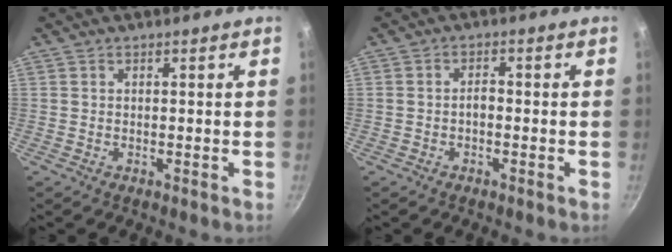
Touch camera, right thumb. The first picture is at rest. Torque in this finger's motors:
{"motor_torque": [0.22, 0.04, 0.33, 0.23, -0.01]}